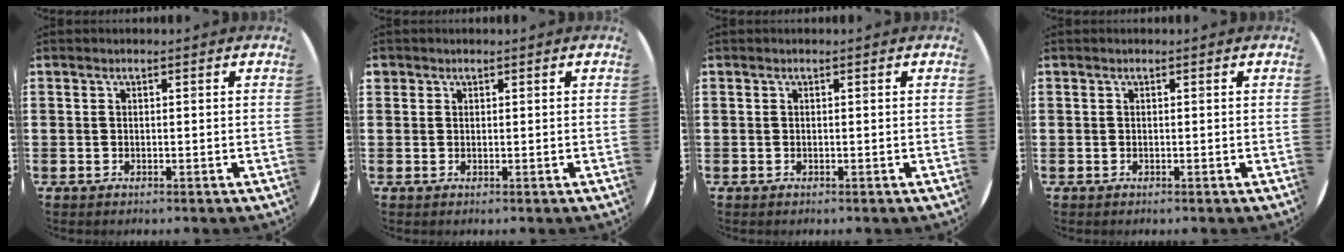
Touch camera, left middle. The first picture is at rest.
{"total": 0.7, "force": [0.6, 0.4, -0.1], "torque": [0.002, 0.004, 0.012]}
{"total": 0.0}
{"total": 0.0}